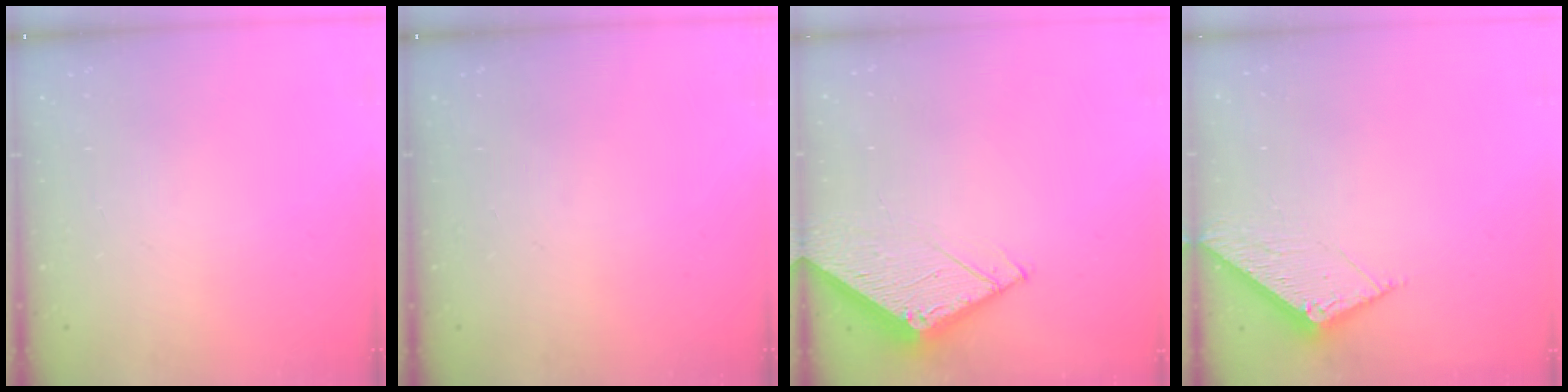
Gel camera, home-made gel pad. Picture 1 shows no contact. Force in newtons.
{"total": 0.0}
{"total": 5.0, "press": 4.9, "slide": 0.5}
{"total": 6.1, "press": 6.1, "slide": 0.3}